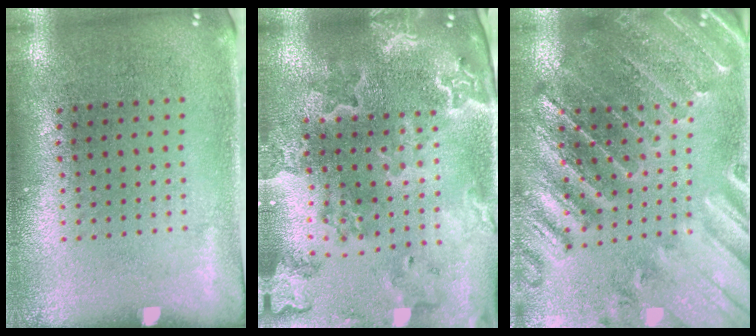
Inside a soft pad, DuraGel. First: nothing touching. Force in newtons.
{"total": 2.9, "press": 2.7, "slide": 1.0}
{"total": 1.8, "press": 1.8, "slide": 0.3}